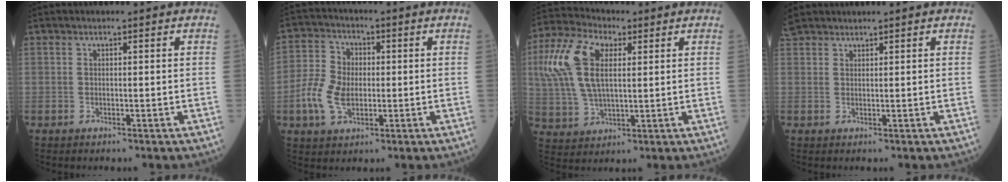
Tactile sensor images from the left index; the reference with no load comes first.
{"total": 7.8, "force": [-1.5, 5.5, 5.3], "torque": [-0.131, 0.009, -0.031]}
{"total": 11.9, "force": [3.1, 5.5, 10.0], "torque": [-0.245, 0.024, 0.063]}
{"total": 3.5, "force": [3.2, 0.8, 0.9], "torque": [-0.026, 0.029, 0.070]}